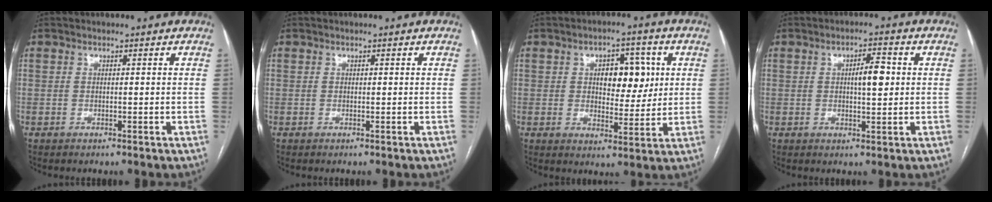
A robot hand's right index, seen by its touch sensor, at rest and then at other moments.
{"total": 0.0}
{"total": 8.1, "force": [1.9, 4.3, 6.6], "torque": [-0.088, 0.013, 0.035]}
{"total": 4.6, "force": [0.6, 1.3, 4.4], "torque": [-0.071, 0.007, 0.010]}